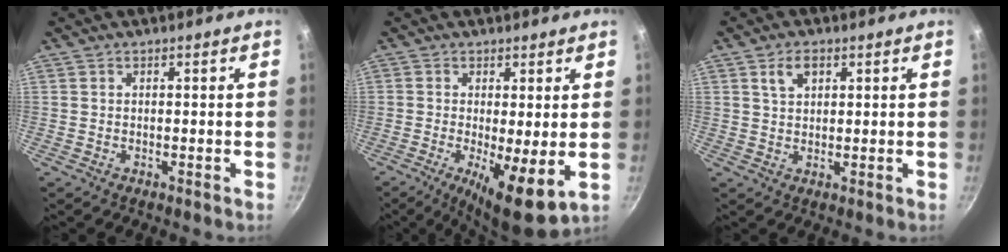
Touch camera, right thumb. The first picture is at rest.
{"total": 9.4, "force": [-1.1, 2.4, 9.1], "torque": [-0.140, -0.018, -0.012]}
{"total": 4.0, "force": [1.8, 2.4, 2.6], "torque": [-0.035, -0.001, 0.033]}